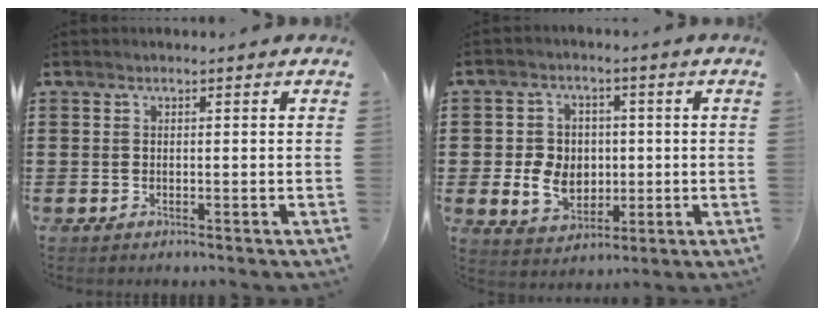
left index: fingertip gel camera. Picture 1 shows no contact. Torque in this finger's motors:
{"motor_torque": [1.07, 1.07, 0.49, 0.06]}